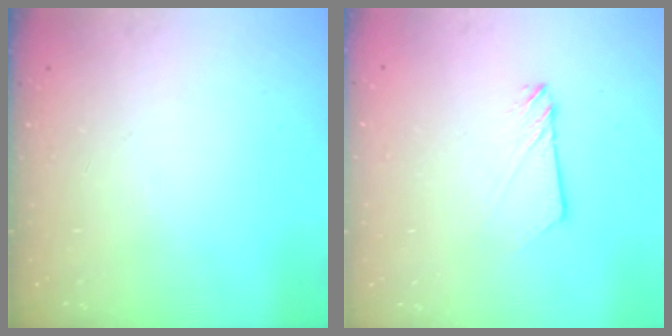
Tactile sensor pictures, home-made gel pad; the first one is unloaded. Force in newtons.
{"total": 2.4, "press": 2.4, "slide": 0.2}